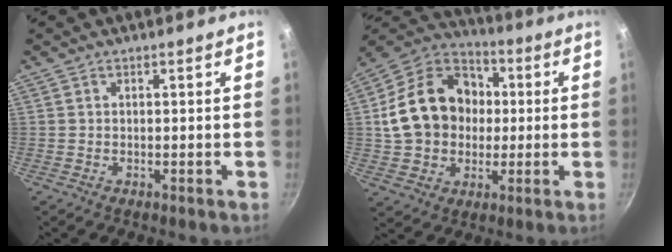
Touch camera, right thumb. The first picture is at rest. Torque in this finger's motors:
{"motor_torque": [-0.89, 1.73, 0.79, -0.72, 0.42]}